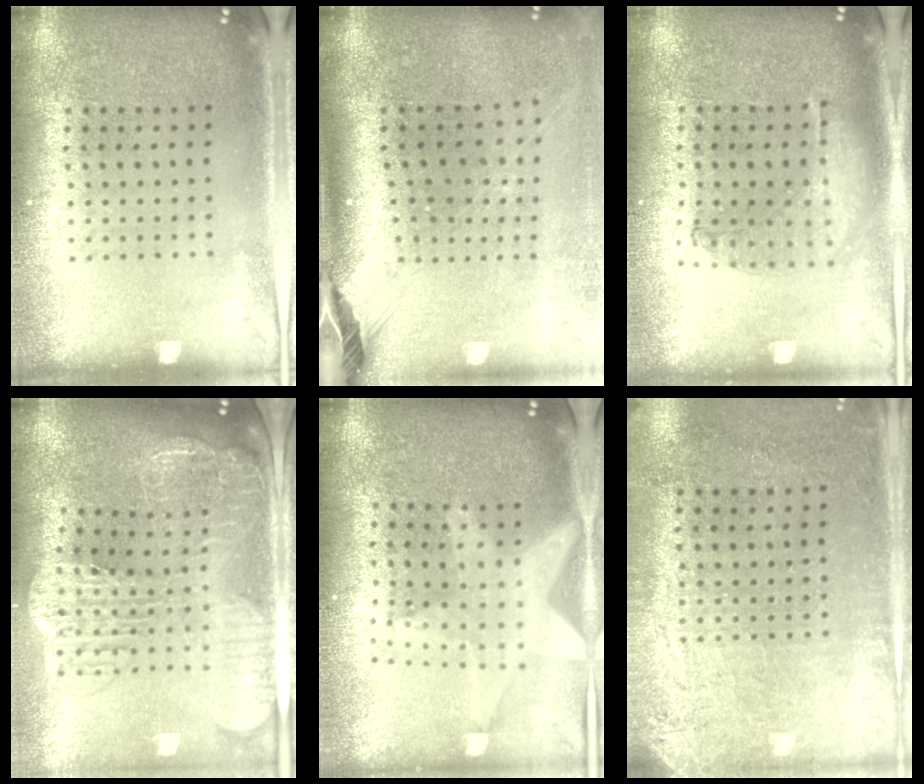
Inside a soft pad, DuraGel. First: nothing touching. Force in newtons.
{"total": 2.6, "press": 1.8, "slide": 1.8}
{"total": 1.0, "press": 1.0, "slide": 0.3}
{"total": 3.4, "press": 2.7, "slide": 2.0}
{"total": 2.2, "press": 1.8, "slide": 1.3}
{"total": 2.8, "press": 2.3, "slide": 1.5}